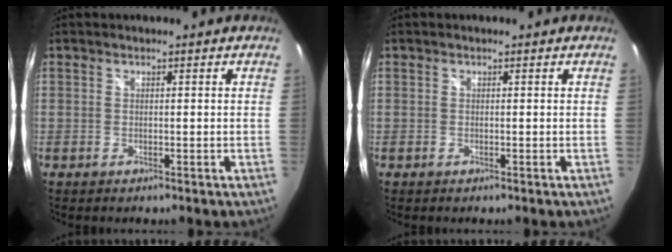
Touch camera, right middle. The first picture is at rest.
{"total": 0.0}